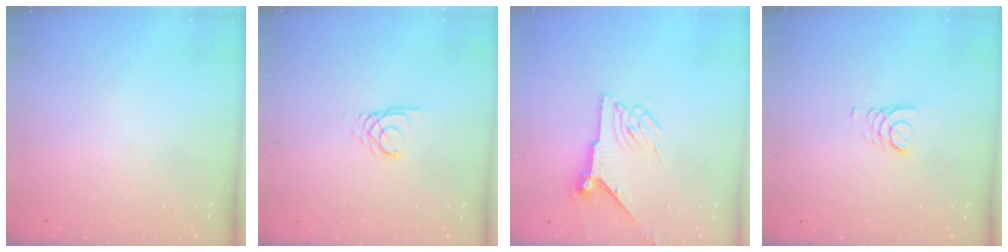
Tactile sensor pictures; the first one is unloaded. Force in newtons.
{"total": 2.7, "press": 2.7, "slide": 0.3}
{"total": 7.6, "press": 7.6, "slide": 0.1}
{"total": 2.7, "press": 2.7, "slide": 0.3}